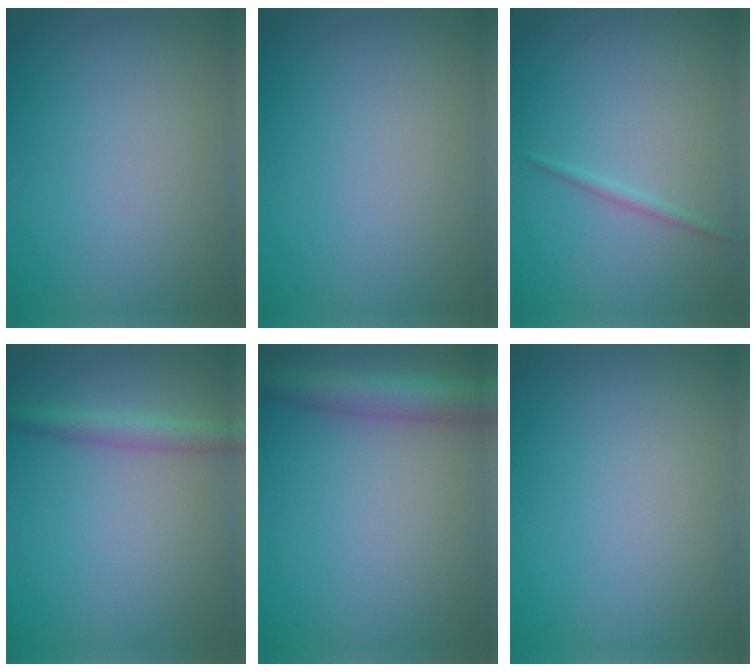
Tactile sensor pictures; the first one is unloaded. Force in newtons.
{"total": 0.0}
{"total": 0.8, "press": 0.8, "slide": 0.0}
{"total": 2.5, "press": 2.5, "slide": 0.1}
{"total": 5.0, "press": 5.0, "slide": 0.2}
{"total": 0.0}